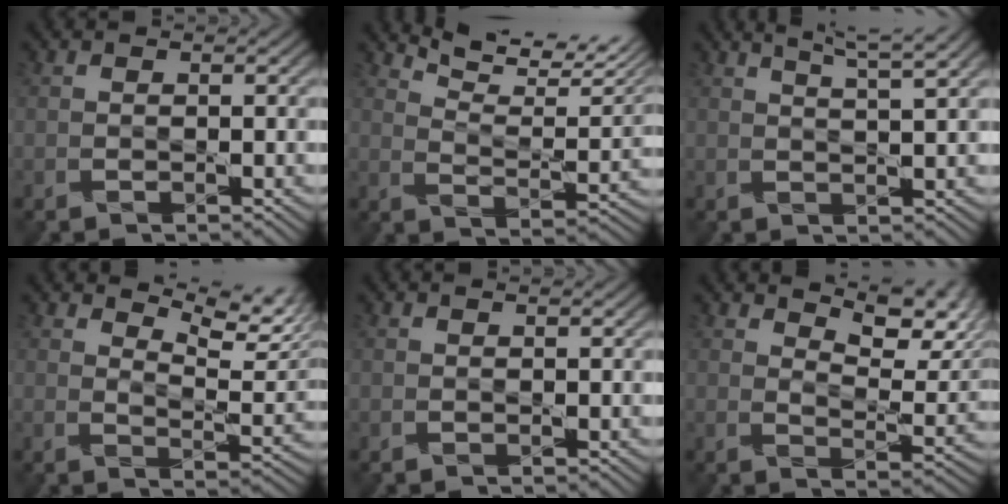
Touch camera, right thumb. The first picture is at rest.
{"total": 7.8, "force": [6.7, 1.5, 3.6], "torque": [-0.089, -0.001, 0.115]}
{"total": 5.3, "force": [4.1, 0.6, 3.4], "torque": [-0.049, 0.021, 0.040]}
{"total": 6.7, "force": [5.3, 1.6, 3.7], "torque": [-0.072, 0.001, 0.086]}
{"total": 0.0}
{"total": 9.5, "force": [6.6, 3.0, 6.1], "torque": [-0.106, 0.004, 0.103]}